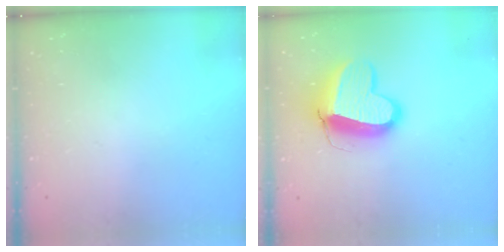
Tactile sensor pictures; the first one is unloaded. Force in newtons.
{"total": 14.4, "press": 14.3, "slide": 1.6}